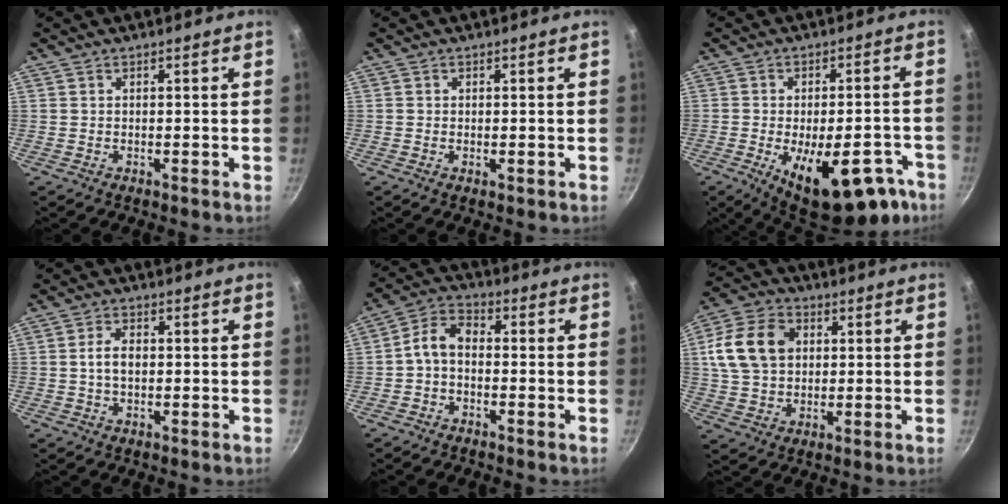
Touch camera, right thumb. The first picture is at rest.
{"total": 0.7, "force": [-0.1, 0.3, 0.7], "torque": [-0.011, -0.001, -0.003]}
{"total": 20.0, "force": [-9.6, 9.1, 15.0], "torque": [-0.159, 0.024, -0.124]}
{"total": 3.9, "force": [0.0, 2.4, 3.1], "torque": [-0.051, 0.010, -0.004]}
{"total": 6.0, "force": [-1.1, 4.0, 4.4], "torque": [-0.081, 0.032, -0.035]}
{"total": 14.1, "force": [3.0, 10.6, 8.8], "torque": [-0.147, 0.014, 0.047]}